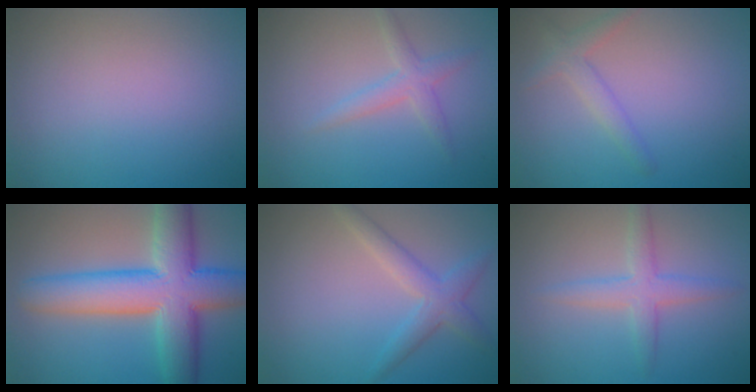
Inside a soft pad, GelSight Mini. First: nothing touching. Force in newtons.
{"total": 2.1, "press": 2.1, "slide": 0.1}
{"total": 2.0, "press": 2.0, "slide": 0.1}
{"total": 10.9, "press": 10.9, "slide": 0.4}
{"total": 2.9, "press": 2.9, "slide": 0.2}
{"total": 3.0, "press": 3.0, "slide": 0.1}